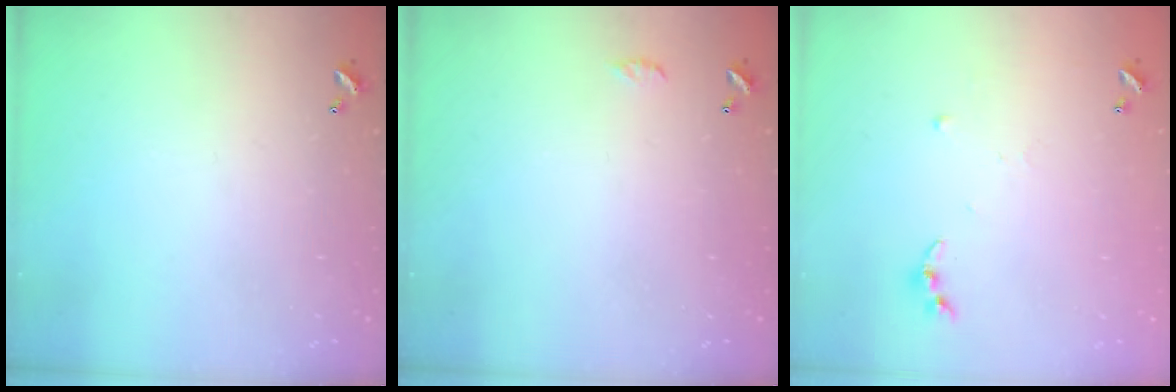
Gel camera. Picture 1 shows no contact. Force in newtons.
{"total": 3.0, "press": 3.0, "slide": 0.5}
{"total": 4.8, "press": 4.7, "slide": 0.5}